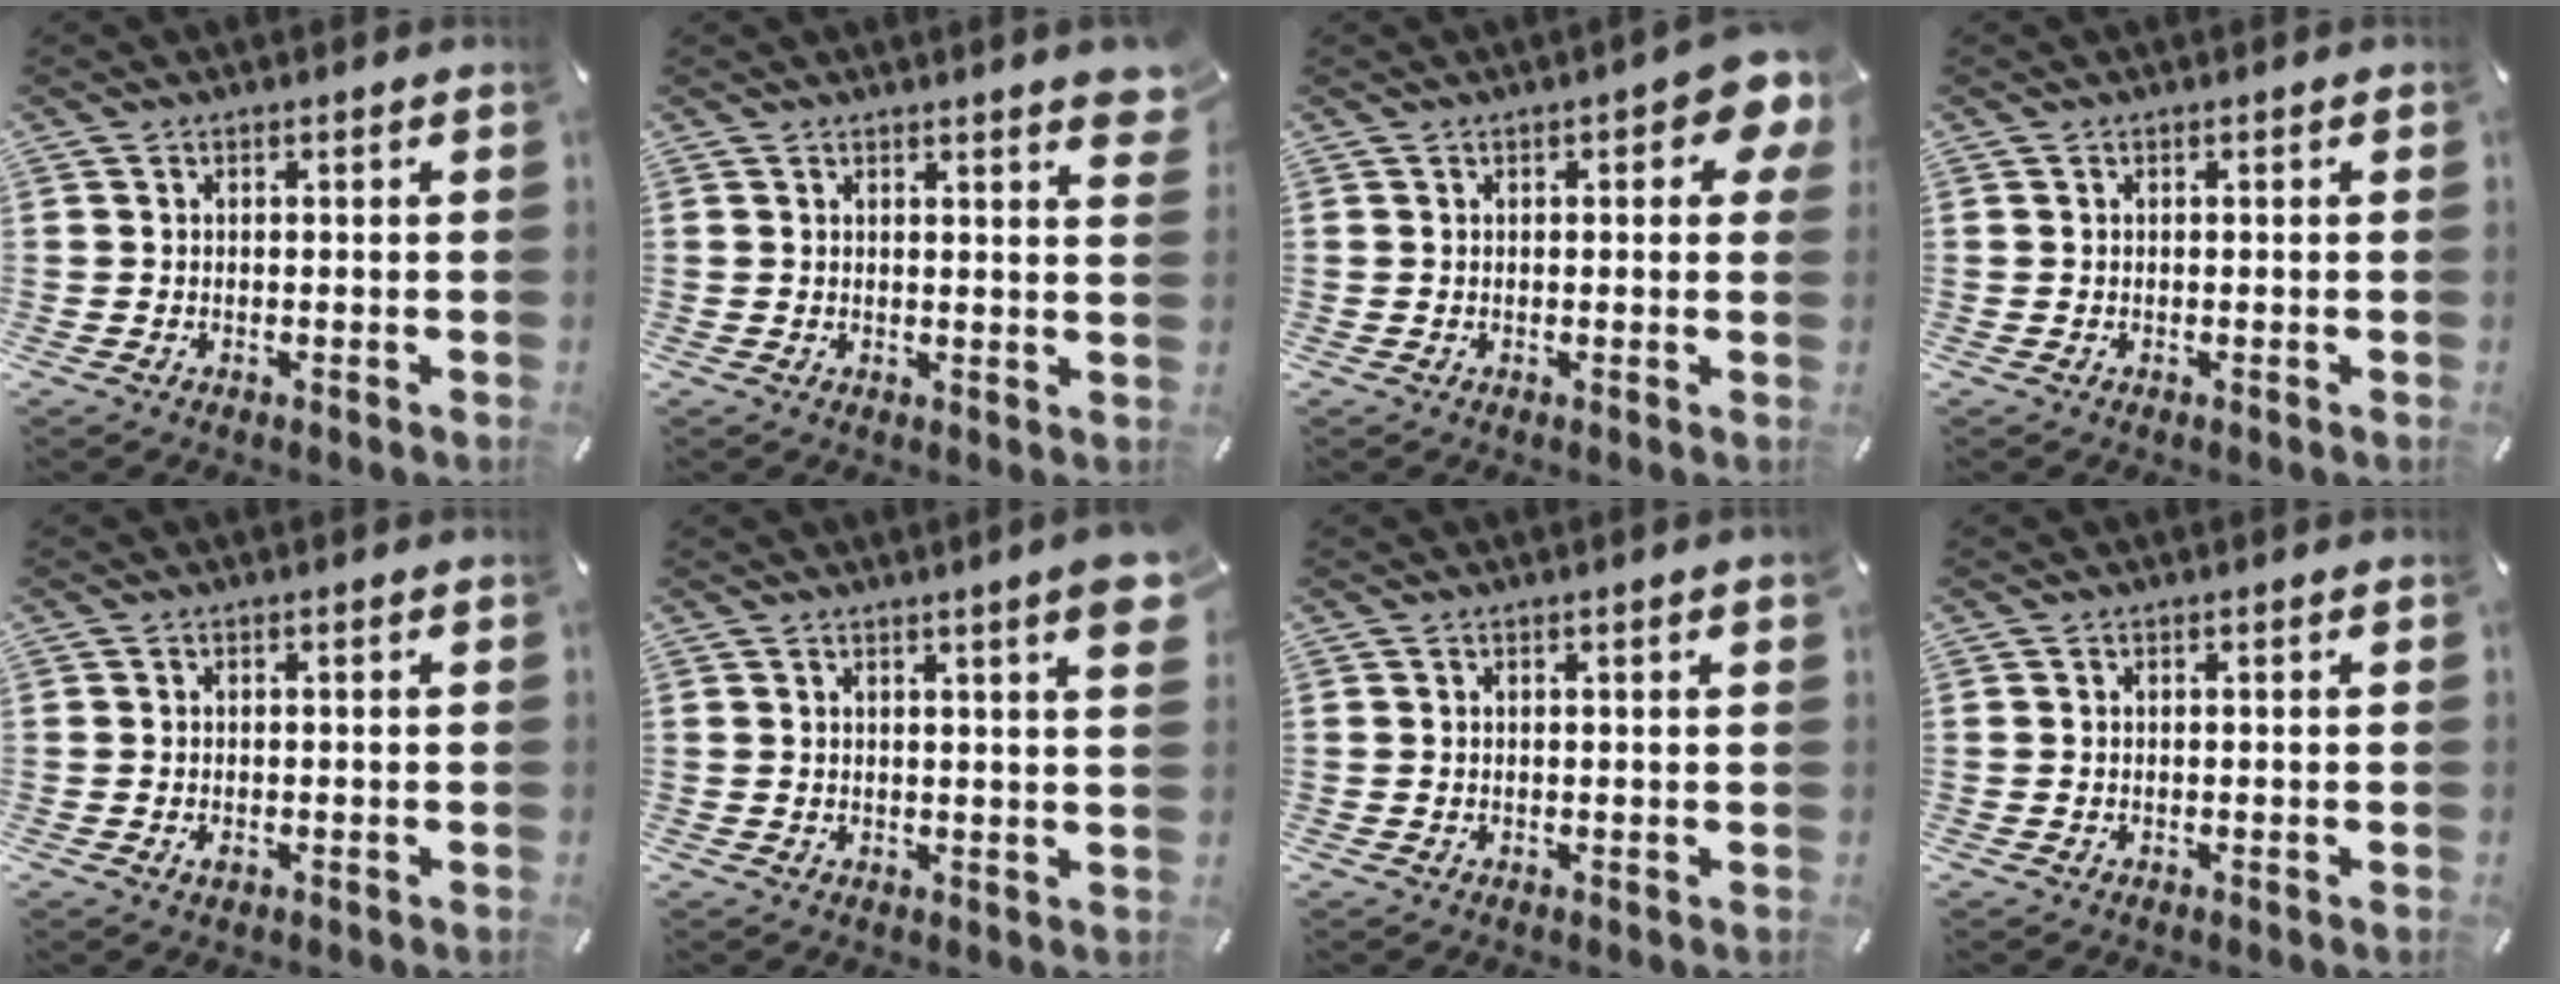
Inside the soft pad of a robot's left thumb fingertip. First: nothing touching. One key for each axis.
{"total": 3.4, "fx": 2.3, "fy": 0.3, "fz": 2.4, "tx": -0.036, "ty": -0.013, "tz": 0.038}
{"total": 6.4, "fx": 2.0, "fy": 2.7, "fz": 5.5, "tx": -0.065, "ty": -0.004, "tz": 0.028}
{"total": 0.0}
{"total": 1.1, "fx": -0.4, "fy": 0.5, "fz": 0.9, "tx": -0.016, "ty": -0.002, "tz": -0.007}
{"total": 6.0, "fx": 3.0, "fy": 0.5, "fz": 5.2, "tx": -0.078, "ty": -0.013, "tz": 0.047}
{"total": 0.9, "fx": 0.3, "fy": -0.1, "fz": 0.9, "tx": -0.015, "ty": -0.002, "tz": 0.004}
{"total": 0.0}